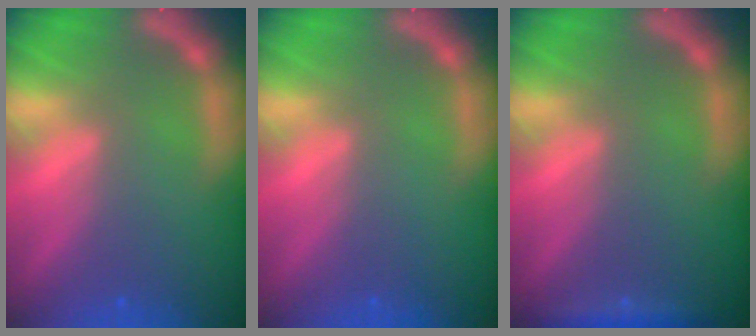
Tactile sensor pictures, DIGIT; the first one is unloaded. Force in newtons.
{"total": 0.0}
{"total": 1.9}